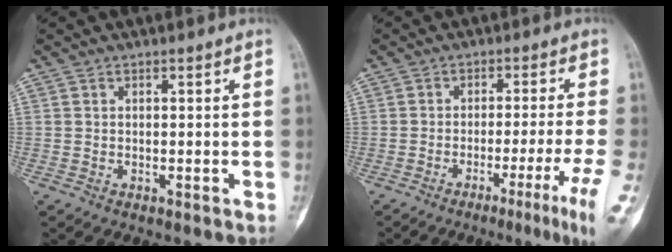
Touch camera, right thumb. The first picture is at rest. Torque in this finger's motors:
{"motor_torque": [0.65, -0.83, 0.79, -0.55, 0.01]}